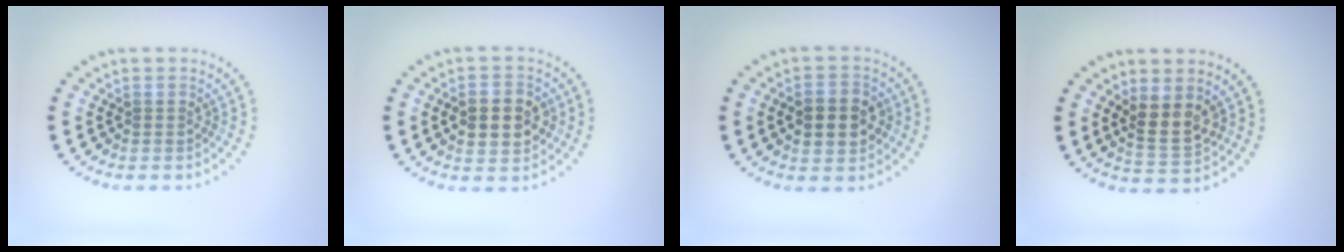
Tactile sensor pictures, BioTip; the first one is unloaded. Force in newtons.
{"total": 5.1, "press": 5.1, "slide": 0.2}
{"total": 4.6, "press": 4.6, "slide": 0.3}
{"total": 3.0, "press": 2.8, "slide": 1.2}